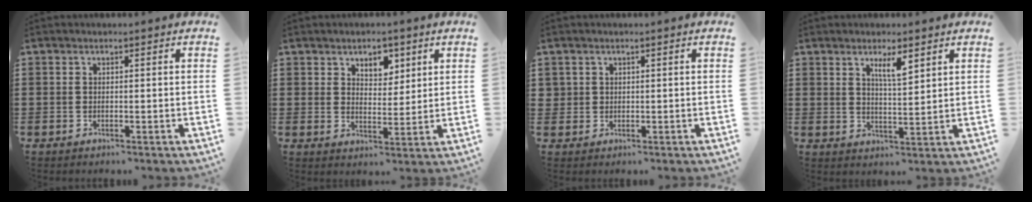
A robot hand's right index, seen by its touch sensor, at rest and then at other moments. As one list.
[{"total": 4.1, "force": [2.8, 2.7, 1.3], "torque": [-0.023, 0.004, 0.048]}, {"total": 1.2, "force": [0.5, 1.1, 0.1], "torque": [-0.006, 0.004, 0.010]}, {"total": 4.1, "force": [2.6, 0.8, 3.0], "torque": [-0.055, 0.001, 0.043]}]